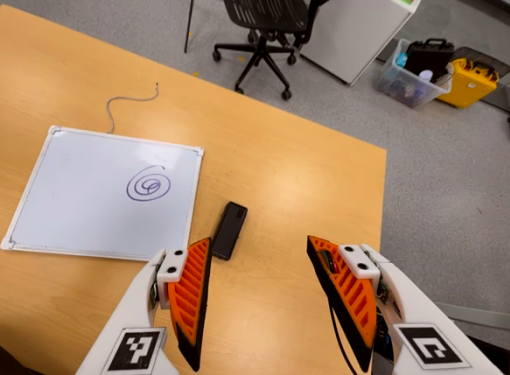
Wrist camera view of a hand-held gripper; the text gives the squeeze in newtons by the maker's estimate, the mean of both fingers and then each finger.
{"total": 0.0}